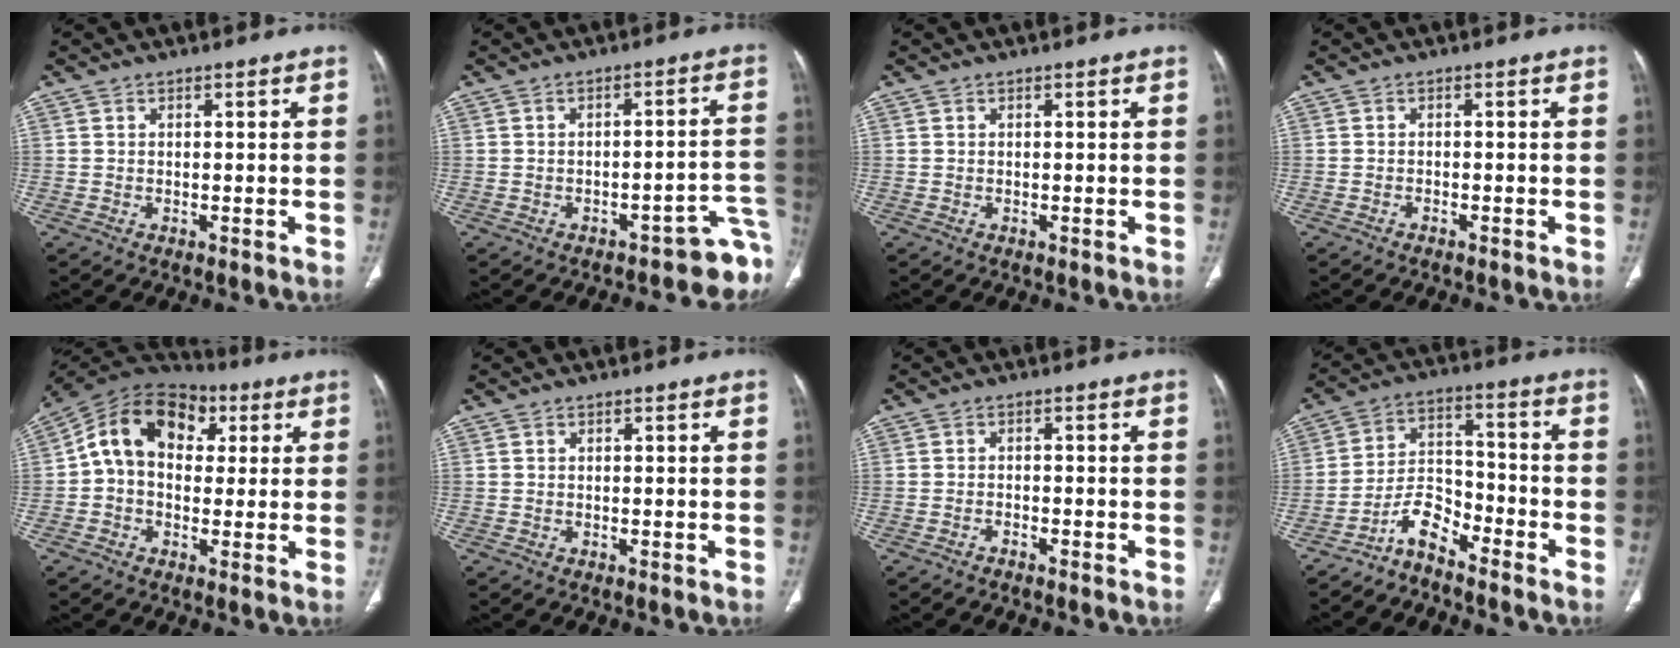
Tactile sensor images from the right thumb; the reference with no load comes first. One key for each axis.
{"total": 8.5, "fx": -5.6, "fy": 3.2, "fz": 5.6, "tx": -0.027, "ty": 0.067, "tz": -0.070}
{"total": 0.0}
{"total": 0.7, "fx": -0.6, "fy": 0.2, "fz": 0.3, "tx": -0.012, "ty": 0.005, "tz": -0.009}
{"total": 14.7, "fx": 3.1, "fy": 10.6, "fz": 9.7, "tx": -0.137, "ty": 0.035, "tz": 0.040}
{"total": 0.0}
{"total": 1.2, "fx": -1.1, "fy": 0.3, "fz": 0.4, "tx": -0.014, "ty": 0.010, "tz": -0.016}
{"total": 6.9, "fx": -5.8, "fy": 2.6, "fz": 2.7, "tx": -0.046, "ty": 0.065, "tz": -0.117}